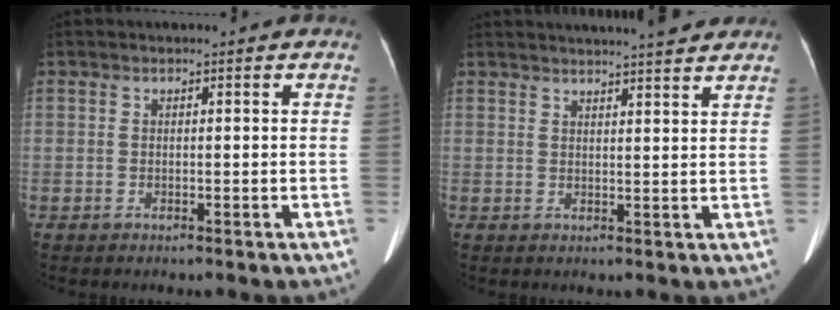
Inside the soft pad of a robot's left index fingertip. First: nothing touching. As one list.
[{"total": 11.6, "force": [10.7, 0.4, 4.4], "torque": [-0.062, 0.013, 0.128]}]